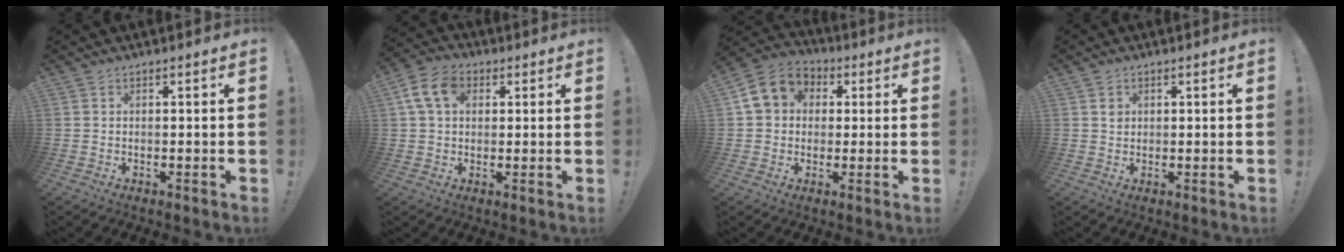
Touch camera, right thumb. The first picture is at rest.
{"total": 10.4, "force": [3.3, 7.4, 6.5], "torque": [-0.113, 0.005, 0.064]}
{"total": 11.4, "force": [3.2, 9.5, 5.3], "torque": [-0.073, 0.000, 0.068]}
{"total": 1.3, "force": [0.5, 1.2, 0.4], "torque": [0.008, -0.003, 0.005]}